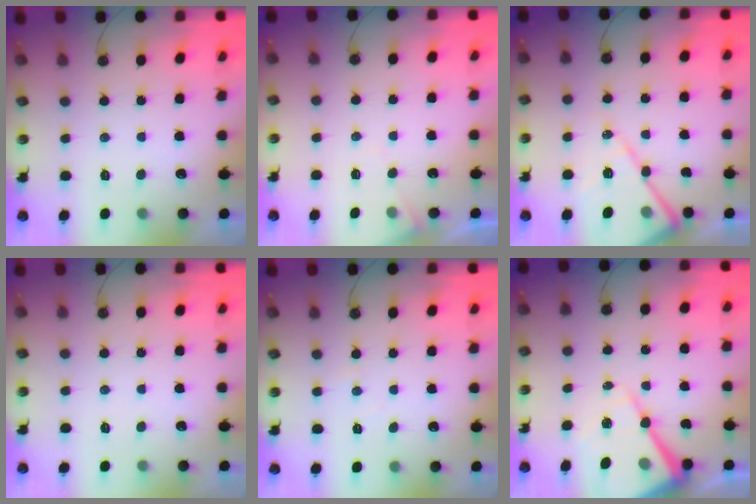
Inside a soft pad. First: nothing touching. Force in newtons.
{"total": 5.5, "press": 5.5, "slide": 0.6}
{"total": 13.8, "press": 13.7, "slide": 1.3}
{"total": 2.8, "press": 2.8, "slide": 0.5}
{"total": 2.6, "press": 2.5, "slide": 0.5}
{"total": 15.1, "press": 15.0, "slide": 1.1}